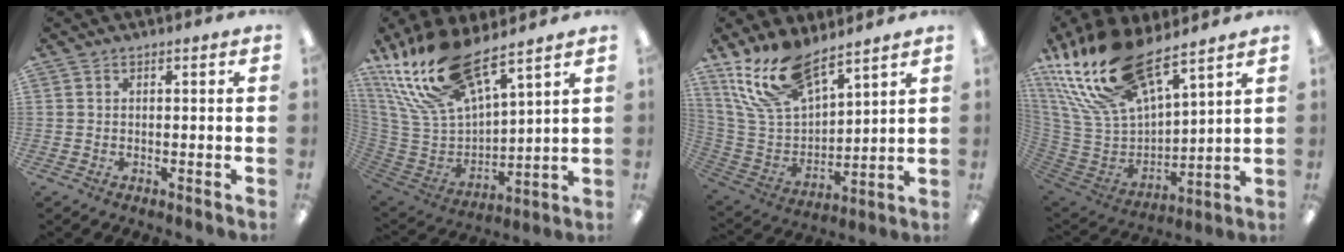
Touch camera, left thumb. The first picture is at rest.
{"total": 21.0, "force": [16.1, 6.5, 11.9], "torque": [-0.266, -0.088, 0.289]}
{"total": 17.1, "force": [12.6, 7.1, 9.2], "torque": [-0.223, -0.061, 0.231]}
{"total": 23.8, "force": [18.1, 8.3, 13.1], "torque": [-0.281, -0.097, 0.324]}